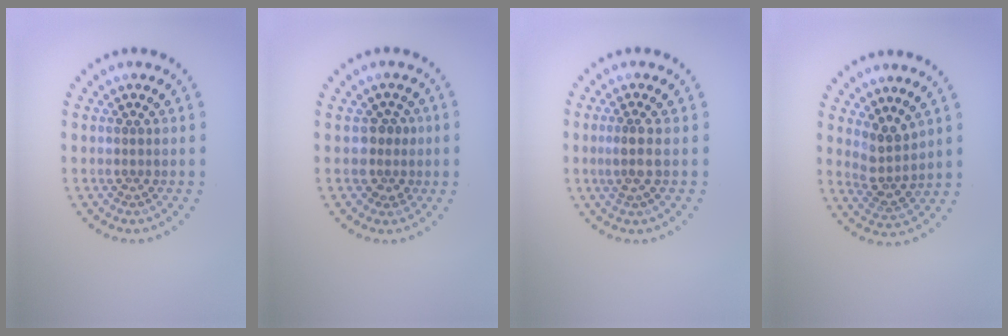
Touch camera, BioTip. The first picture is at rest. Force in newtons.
{"total": 2.1, "press": 1.7, "slide": 1.2}
{"total": 1.7, "press": 1.3, "slide": 1.1}
{"total": 2.7, "press": 2.1, "slide": 1.7}